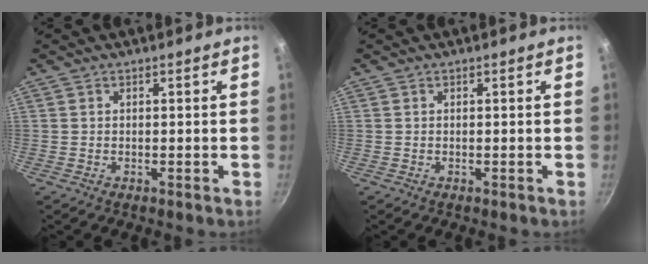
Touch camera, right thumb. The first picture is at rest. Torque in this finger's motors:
{"motor_torque": [0.00, 0.00, 0.06, 0.00, 0.00]}